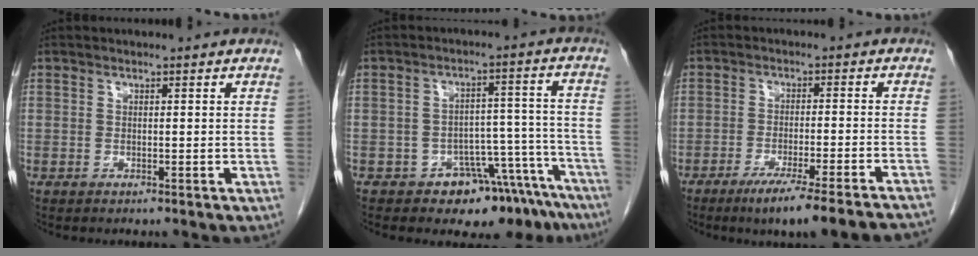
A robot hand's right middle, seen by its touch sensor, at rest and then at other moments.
{"total": 11.2, "force": [-9.0, 5.2, 4.1], "torque": [-0.008, 0.059, -0.120]}
{"total": 15.5, "force": [-12.9, -0.3, 8.6], "torque": [-0.083, -0.024, -0.182]}